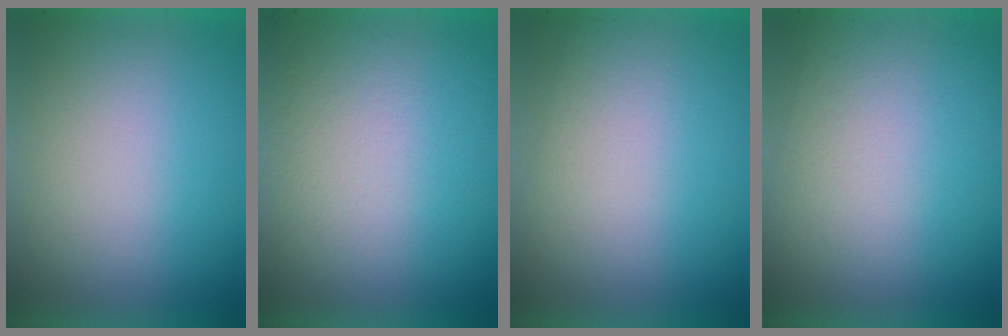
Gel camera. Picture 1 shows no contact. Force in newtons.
{"total": 4.4}
{"total": 1.1}
{"total": 2.6}